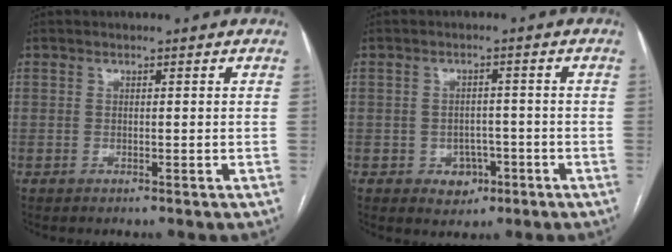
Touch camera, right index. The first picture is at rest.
{"total": 4.0, "force": [-1.8, 3.2, 1.6], "torque": [-0.012, 0.008, -0.016]}